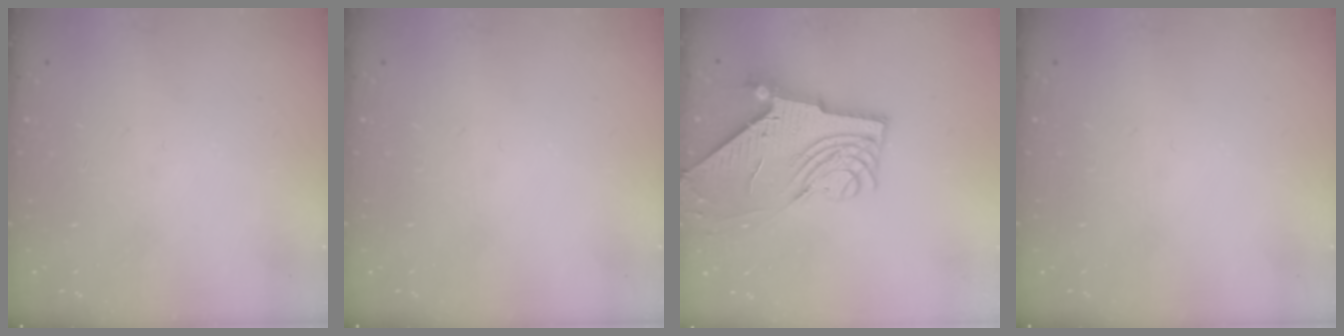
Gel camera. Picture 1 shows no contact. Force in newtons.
{"total": 0.0}
{"total": 9.2, "press": 9.1, "slide": 1.3}
{"total": 0.0}